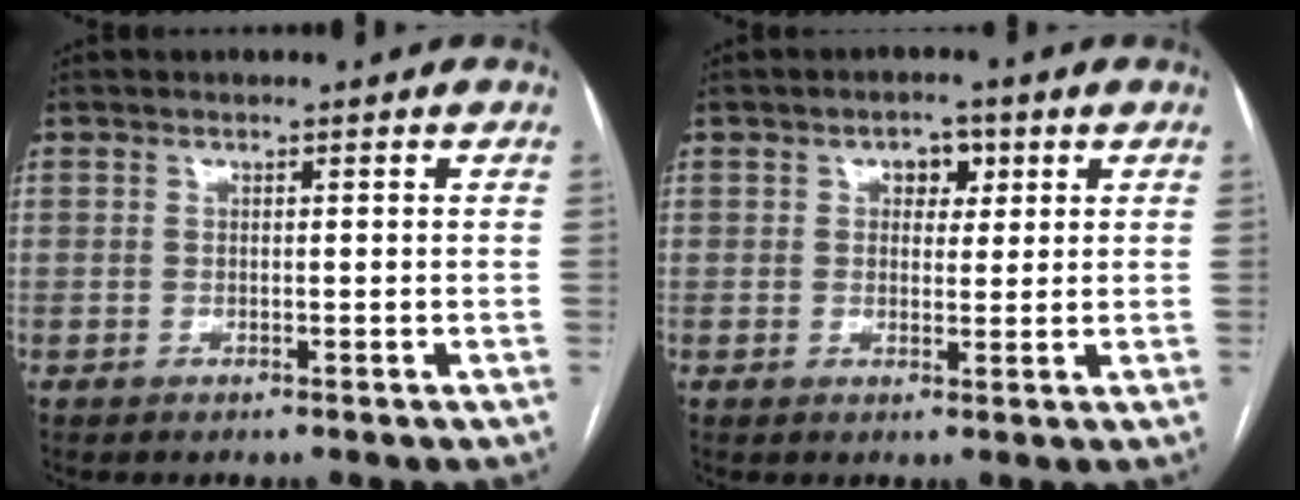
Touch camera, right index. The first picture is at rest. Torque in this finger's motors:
{"motor_torque": [0.06, 0.03, 0.01, 0.01]}